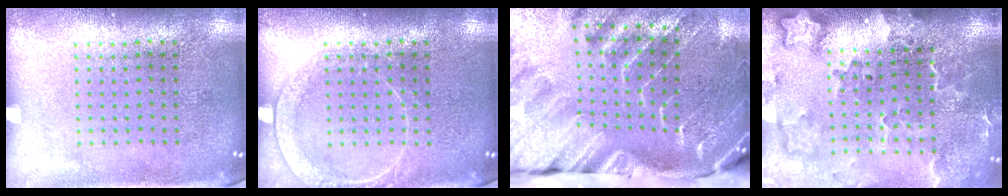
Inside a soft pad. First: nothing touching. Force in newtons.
{"total": 1.7, "press": 1.7, "slide": 0.3}
{"total": 4.5, "press": 3.2, "slide": 3.2}
{"total": 3.0, "press": 2.3, "slide": 1.9}